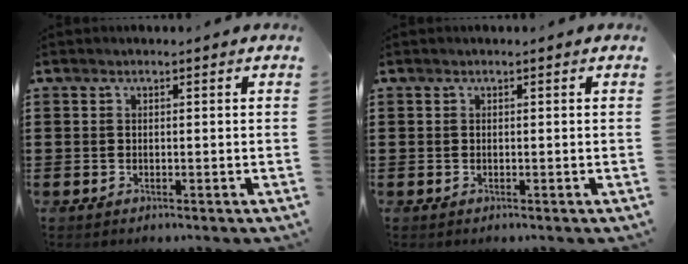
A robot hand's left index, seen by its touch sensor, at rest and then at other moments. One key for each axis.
{"total": 0.0}